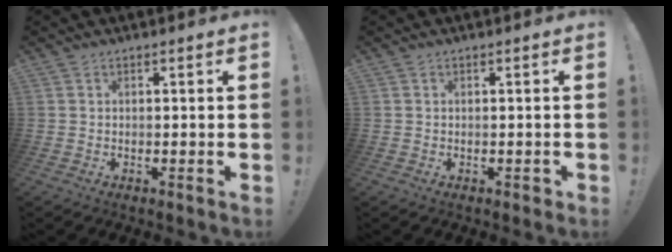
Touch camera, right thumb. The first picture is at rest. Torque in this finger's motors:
{"motor_torque": [-0.07, -0.04, 0.21, -0.04, -0.01]}